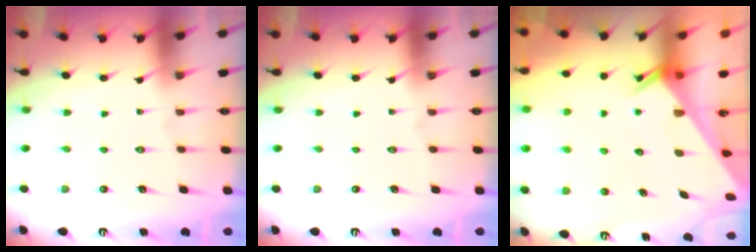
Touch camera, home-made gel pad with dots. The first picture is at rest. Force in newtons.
{"total": 0.0}
{"total": 2.7, "press": 2.7, "slide": 0.1}